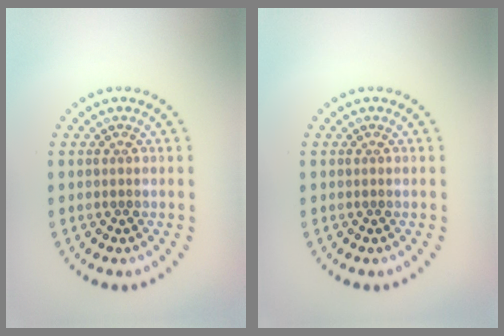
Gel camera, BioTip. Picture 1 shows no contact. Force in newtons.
{"total": 0.0}